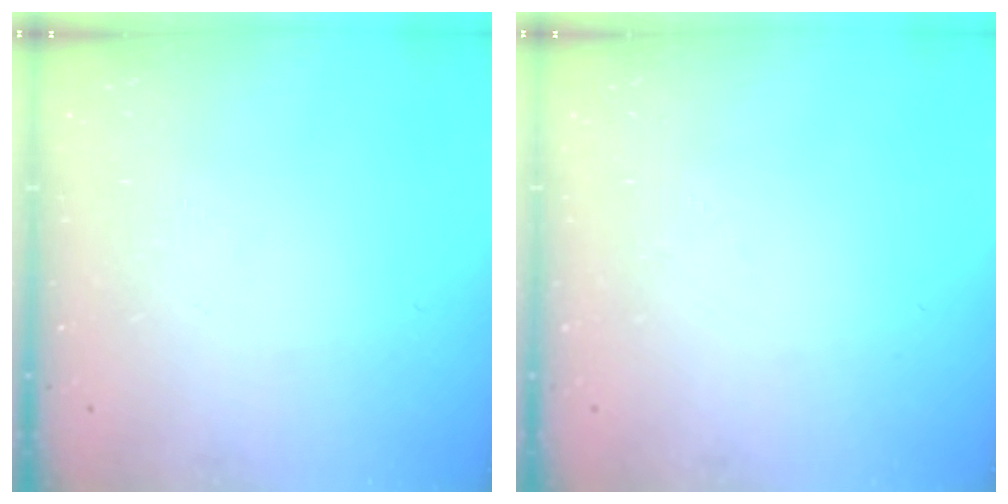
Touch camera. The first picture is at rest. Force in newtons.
{"total": 0.0}